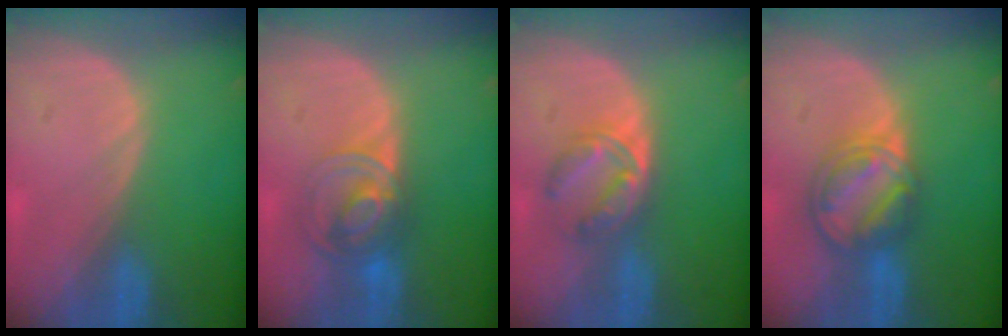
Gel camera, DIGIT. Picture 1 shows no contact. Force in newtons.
{"total": 7.5, "press": 6.1, "slide": 4.3}
{"total": 5.6, "press": 5.4, "slide": 1.4}
{"total": 8.0, "press": 6.9, "slide": 4.0}